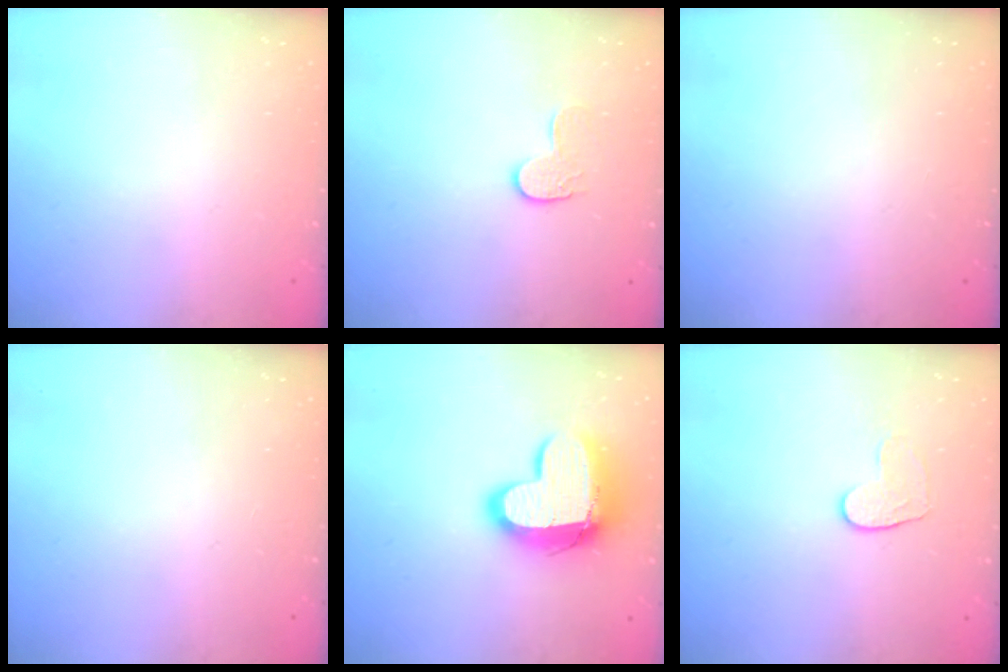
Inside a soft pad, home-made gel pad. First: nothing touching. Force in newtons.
{"total": 7.3, "press": 7.3, "slide": 0.2}
{"total": 0.0}
{"total": 0.0}
{"total": 15.4, "press": 15.4, "slide": 1.1}
{"total": 5.6, "press": 5.5, "slide": 0.5}